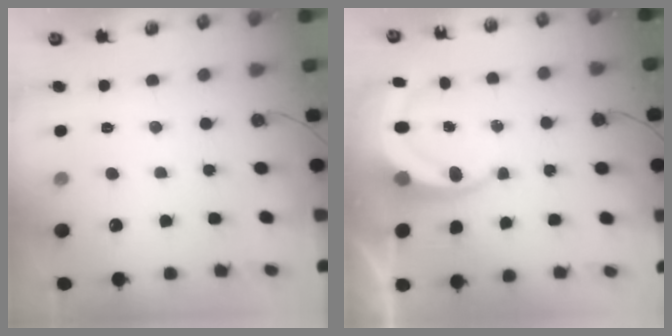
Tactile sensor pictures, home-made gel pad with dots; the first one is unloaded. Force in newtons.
{"total": 7.4, "press": 7.4, "slide": 0.8}